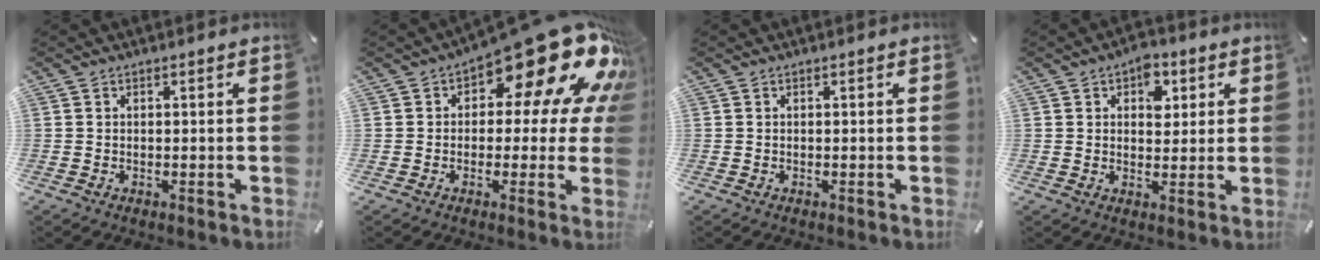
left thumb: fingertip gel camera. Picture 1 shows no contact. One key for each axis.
{"total": 21.2, "fx": 11.0, "fy": 9.2, "fz": 15.5, "tx": -0.206, "ty": -0.073, "tz": 0.183}
{"total": 0.0}
{"total": 6.1, "fx": 2.3, "fy": 4.2, "fz": 3.8, "tx": -0.026, "ty": -0.010, "tz": 0.029}